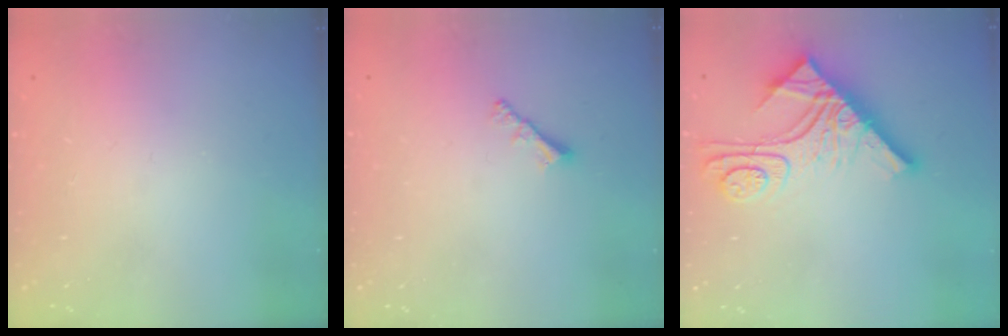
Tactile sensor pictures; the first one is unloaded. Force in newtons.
{"total": 1.9, "press": 1.8, "slide": 0.5}
{"total": 13.7, "press": 13.6, "slide": 1.2}